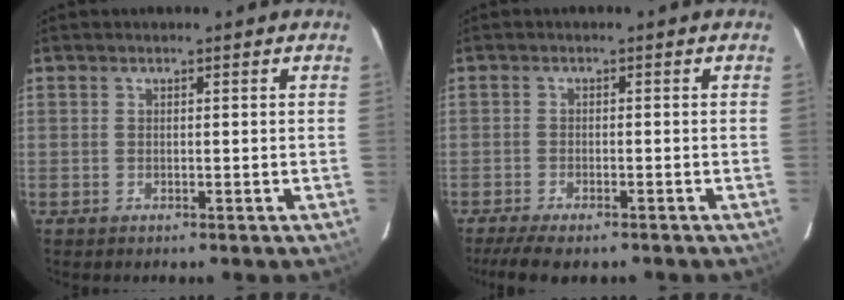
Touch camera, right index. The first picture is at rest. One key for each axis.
{"total": 7.7, "fx": -6.1, "fy": 1.9, "fz": 4.2, "tx": -0.103, "ty": -0.027, "tz": -0.103}